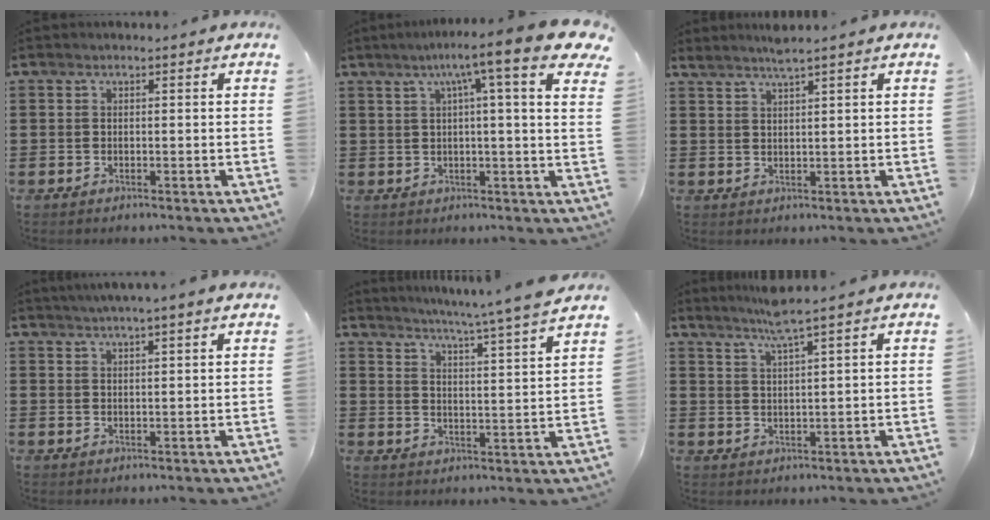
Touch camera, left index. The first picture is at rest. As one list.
[{"total": 10.0, "force": [5.9, 0.0, 8.1], "torque": [-0.144, -0.018, 0.091]}, {"total": 2.6, "force": [2.2, -0.4, 1.2], "torque": [-0.027, 0.000, 0.042]}, {"total": 2.3, "force": [2.1, -0.5, 0.8], "torque": [-0.021, -0.002, 0.039]}, {"total": 5.1, "force": [4.4, -1.7, 2.0], "torque": [-0.057, -0.040, 0.068]}, {"total": 4.2, "force": [3.3, -0.9, 2.3], "torque": [-0.054, -0.007, 0.057]}]